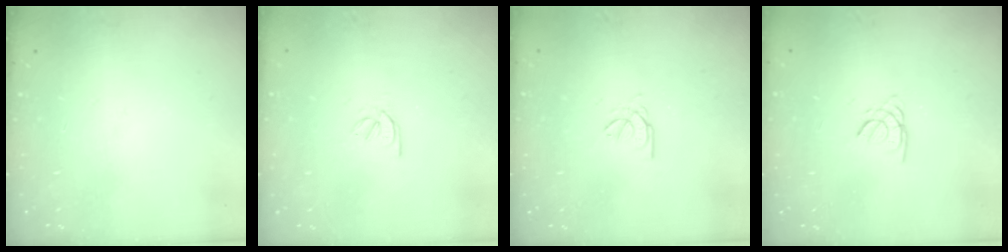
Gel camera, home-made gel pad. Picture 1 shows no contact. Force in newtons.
{"total": 2.5, "press": 2.4, "slide": 0.5}
{"total": 2.7, "press": 2.7, "slide": 0.4}
{"total": 1.6, "press": 1.6, "slide": 0.2}